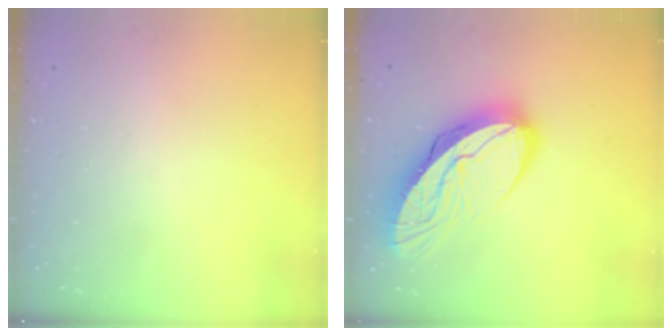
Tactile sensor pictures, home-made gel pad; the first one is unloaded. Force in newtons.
{"total": 15.5, "press": 15.4, "slide": 1.7}